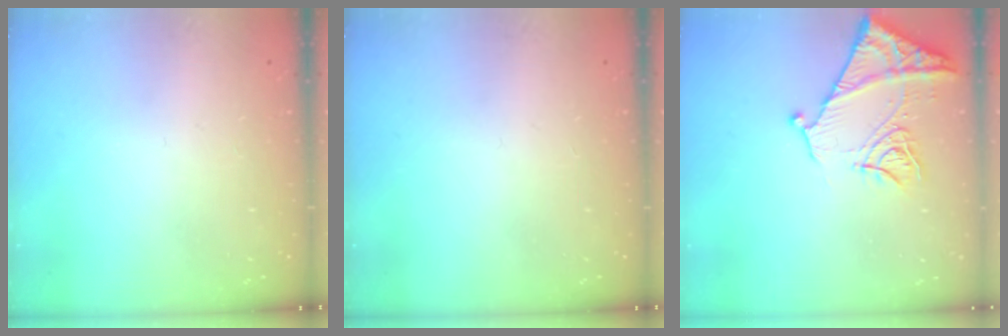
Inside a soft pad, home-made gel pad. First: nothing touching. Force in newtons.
{"total": 0.0}
{"total": 11.9, "press": 11.8, "slide": 1.4}